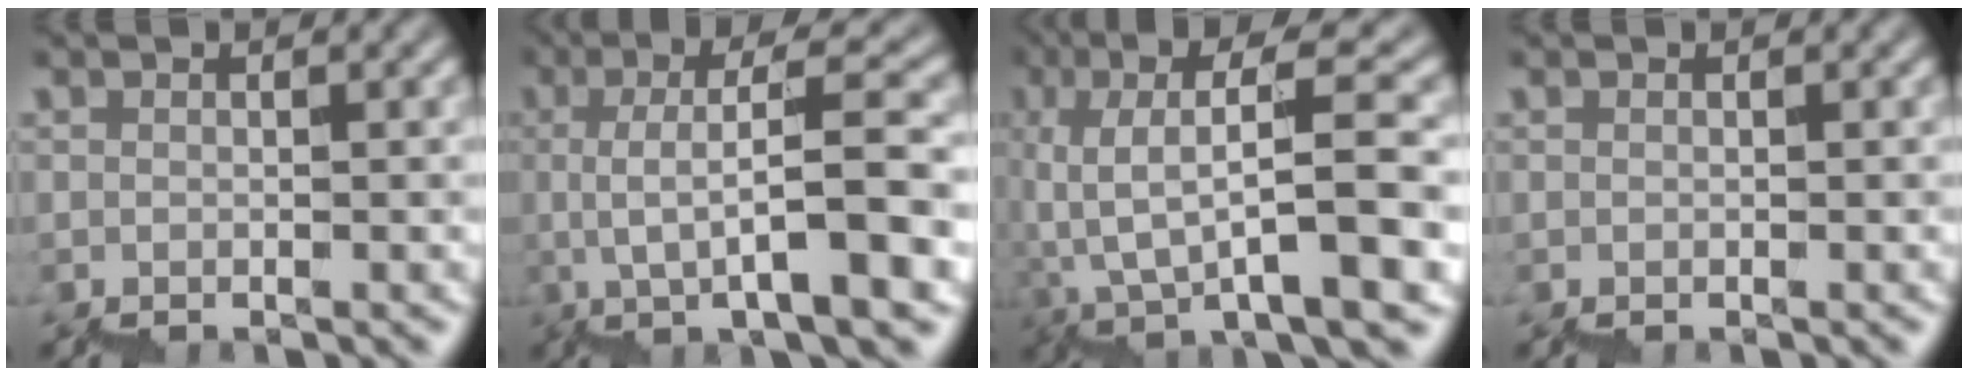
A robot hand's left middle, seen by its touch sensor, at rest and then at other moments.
{"total": 8.1, "force": [-0.5, 1.3, 7.9], "torque": [-0.119, 0.035, -0.002]}
{"total": 9.3, "force": [0.2, 2.5, 8.9], "torque": [-0.163, 0.028, 0.006]}
{"total": 0.0}